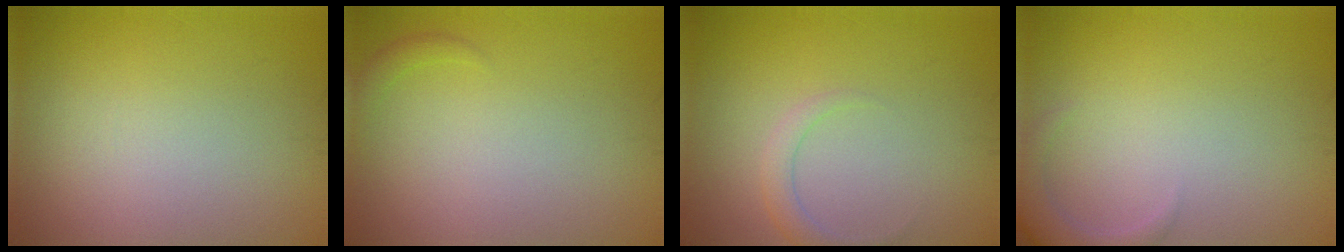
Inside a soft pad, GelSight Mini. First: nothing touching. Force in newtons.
{"total": 0.9, "press": 0.9, "slide": 0.1}
{"total": 1.6, "press": 1.6, "slide": 0.1}
{"total": 2.6, "press": 2.6, "slide": 0.3}